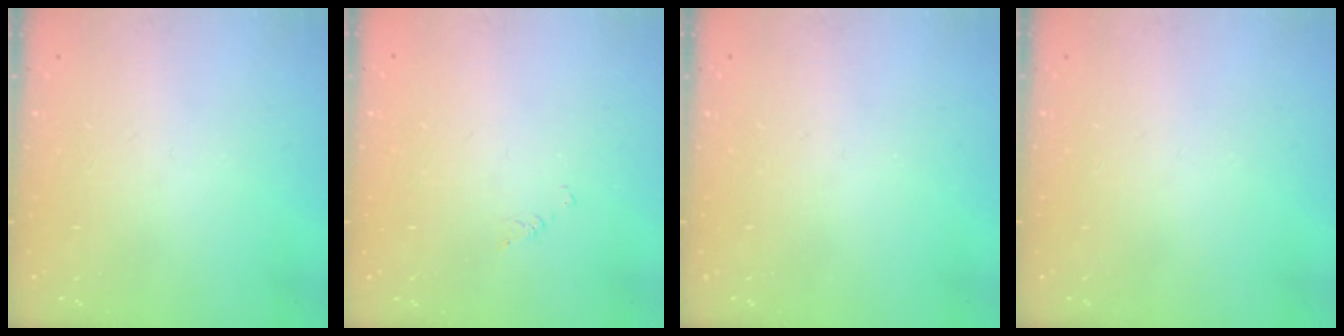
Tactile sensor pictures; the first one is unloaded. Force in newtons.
{"total": 1.2, "press": 1.2, "slide": 0.2}
{"total": 0.0}
{"total": 0.0}